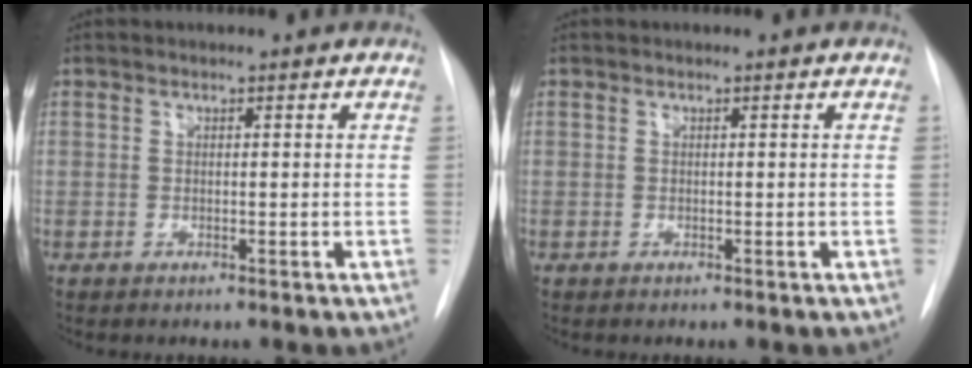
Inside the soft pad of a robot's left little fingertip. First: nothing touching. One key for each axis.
{"total": 0.0}